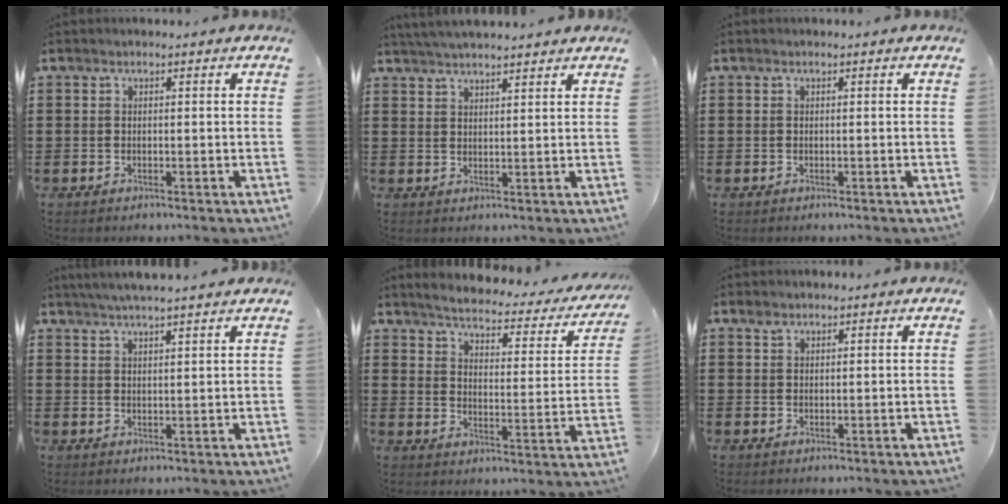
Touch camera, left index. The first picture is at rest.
{"total": 3.0, "force": [3.0, -0.4, 0.5], "torque": [-0.018, -0.006, 0.055]}
{"total": 0.0}
{"total": 3.1, "force": [2.8, -0.5, 1.2], "torque": [-0.030, -0.004, 0.051]}
{"total": 3.2, "force": [3.0, 0.2, 1.3], "torque": [-0.046, -0.028, 0.041]}
{"total": 1.1, "force": [0.8, 0.6, 0.4], "torque": [-0.009, 0.003, 0.016]}